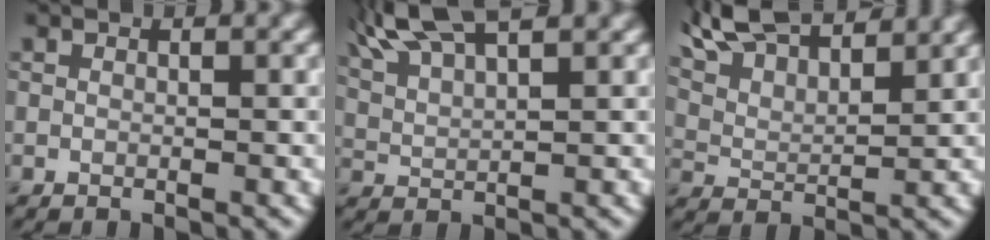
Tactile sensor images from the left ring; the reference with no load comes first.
{"total": 7.5, "force": [5.4, 2.2, 4.7], "torque": [-0.095, 0.033, 0.072]}
{"total": 10.9, "force": [8.9, 3.3, 5.5], "torque": [-0.116, 0.023, 0.126]}